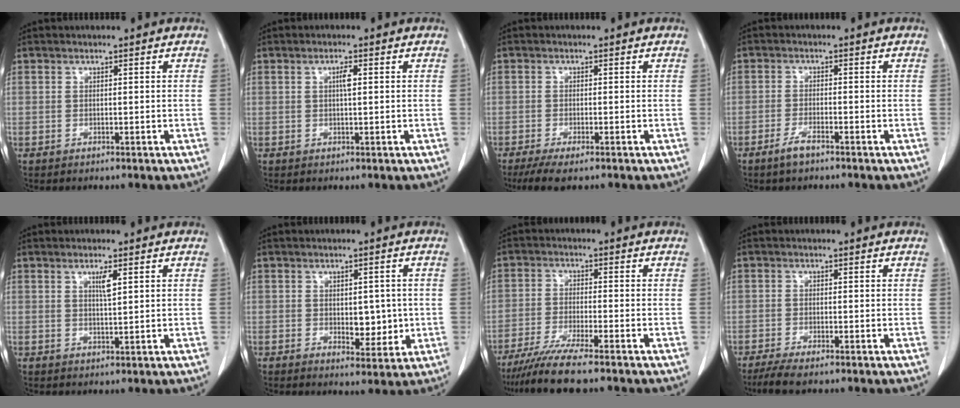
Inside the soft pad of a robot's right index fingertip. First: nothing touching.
{"total": 1.7, "force": [0.4, 0.2, 1.6], "torque": [-0.029, 0.003, 0.005]}
{"total": 4.8, "force": [-3.4, 0.9, 3.2], "torque": [-0.054, -0.011, -0.054]}
{"total": 2.8, "force": [-2.1, 0.4, 1.8], "torque": [-0.042, -0.002, -0.041]}
{"total": 2.3, "force": [1.0, 0.1, 2.0], "torque": [-0.040, -0.003, 0.019]}
{"total": 4.9, "force": [-0.1, 2.6, 4.1], "torque": [-0.048, -0.006, 0.007]}
{"total": 8.2, "force": [-6.7, -0.6, 4.6], "torque": [-0.071, -0.025, -0.114]}
{"total": 3.8, "force": [-2.9, 0.4, 2.4], "torque": [-0.041, -0.008, -0.051]}